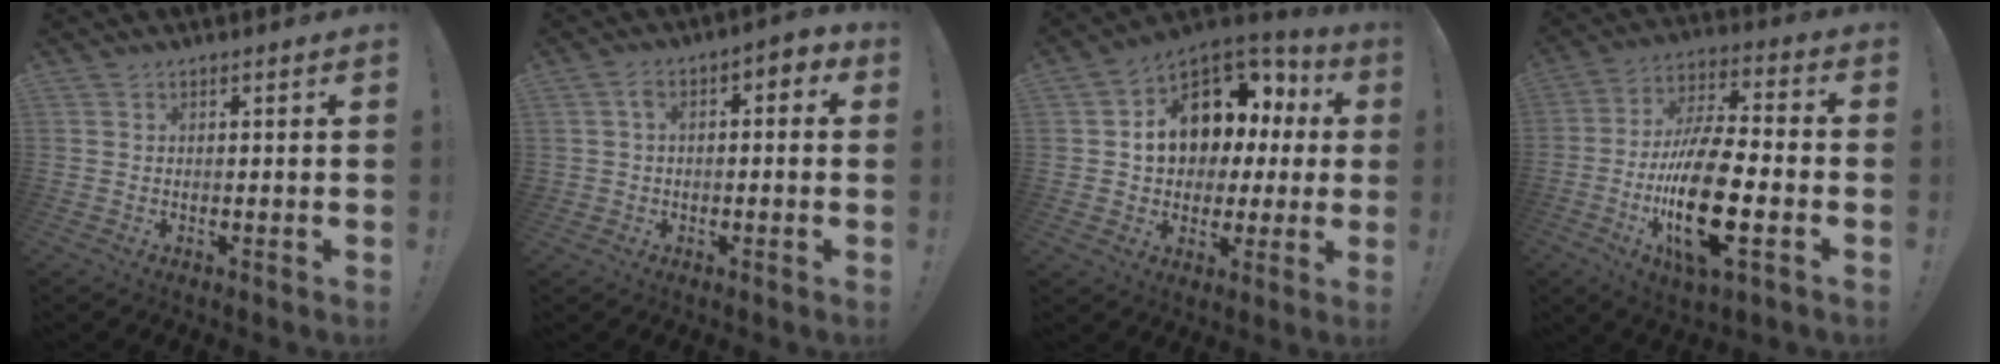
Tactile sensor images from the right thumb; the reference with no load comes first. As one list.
[{"total": 4.4, "force": [-0.5, 2.9, 3.3], "torque": [-0.051, 0.014, -0.010]}, {"total": 14.0, "force": [4.5, 10.8, 7.6], "torque": [-0.114, -0.028, 0.097]}, {"total": 22.2, "force": [-6.2, 8.2, 19.7], "torque": [-0.372, 0.019, -0.101]}]